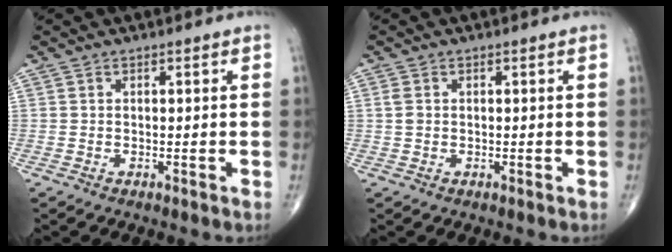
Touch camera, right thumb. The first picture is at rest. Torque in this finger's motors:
{"motor_torque": [0.00, 0.02, 0.20, 0.24, -0.02]}